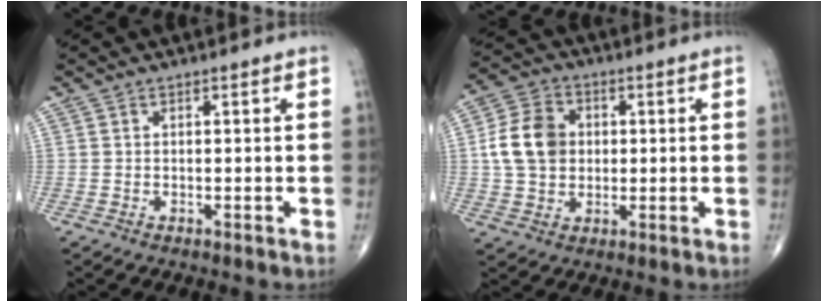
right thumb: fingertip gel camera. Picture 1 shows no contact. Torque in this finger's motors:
{"motor_torque": [1.59, 1.56, 0.42, -0.40, 0.10]}